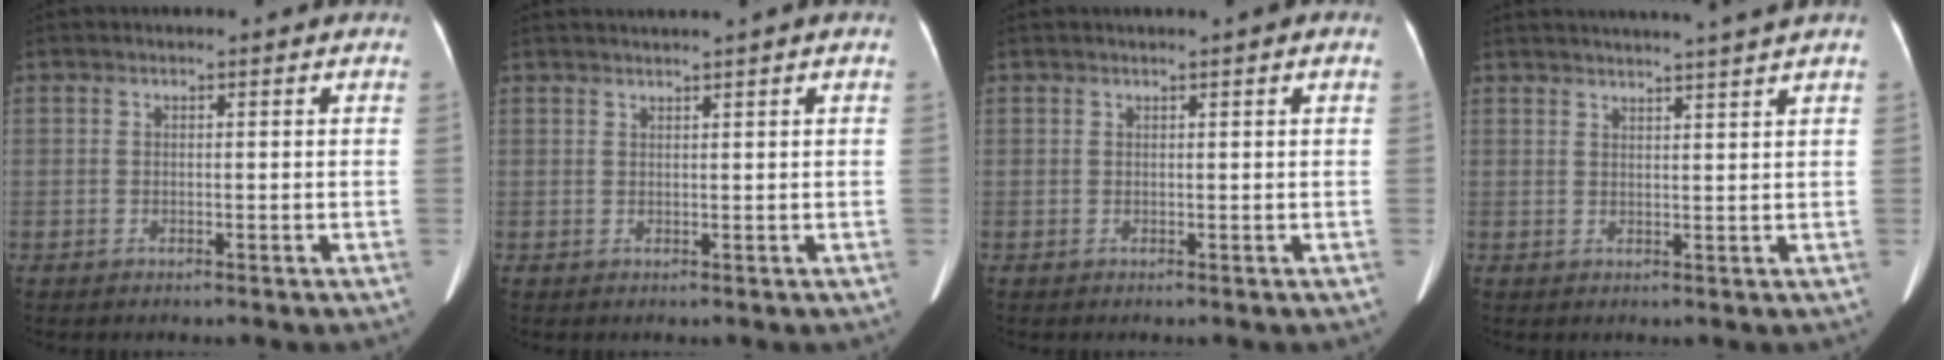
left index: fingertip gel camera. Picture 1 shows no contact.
{"total": 2.7, "force": [2.1, -0.8, 1.5], "torque": [-0.021, 0.019, 0.037]}
{"total": 1.0, "force": [0.5, -0.2, 0.8], "torque": [-0.016, 0.007, 0.007]}
{"total": 9.6, "force": [8.7, -1.7, 3.9], "torque": [-0.052, 0.004, 0.106]}